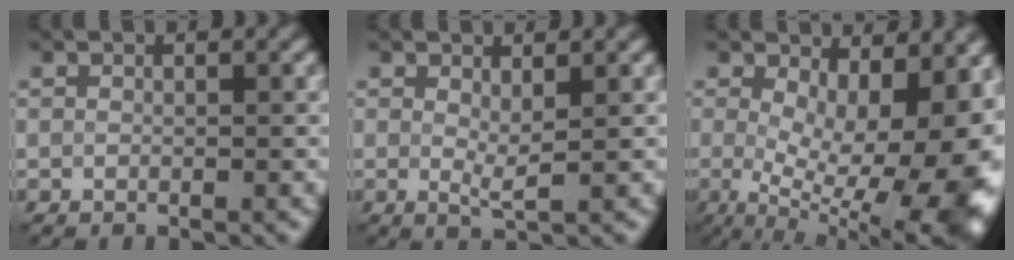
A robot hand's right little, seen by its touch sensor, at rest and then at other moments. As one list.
[{"total": 1.8, "force": [0.7, 0.4, 1.6], "torque": [-0.031, -0.007, 0.015]}, {"total": 16.2, "force": [-0.8, 7.0, 14.5], "torque": [-0.175, -0.017, 0.017]}]